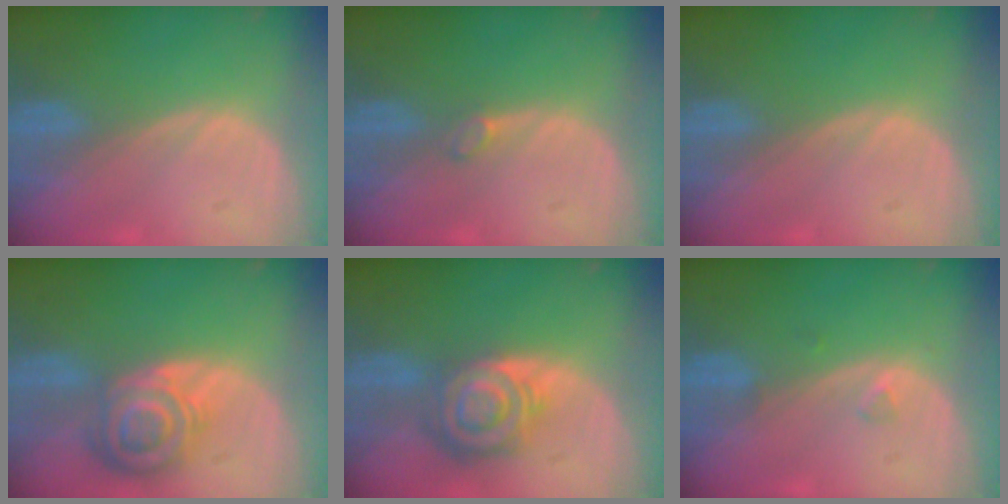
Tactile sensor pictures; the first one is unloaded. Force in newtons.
{"total": 1.2, "press": 1.1, "slide": 0.2}
{"total": 0.0}
{"total": 8.2, "press": 7.2, "slide": 4.0}
{"total": 8.5, "press": 7.4, "slide": 4.3}
{"total": 1.0, "press": 1.0, "slide": 0.2}